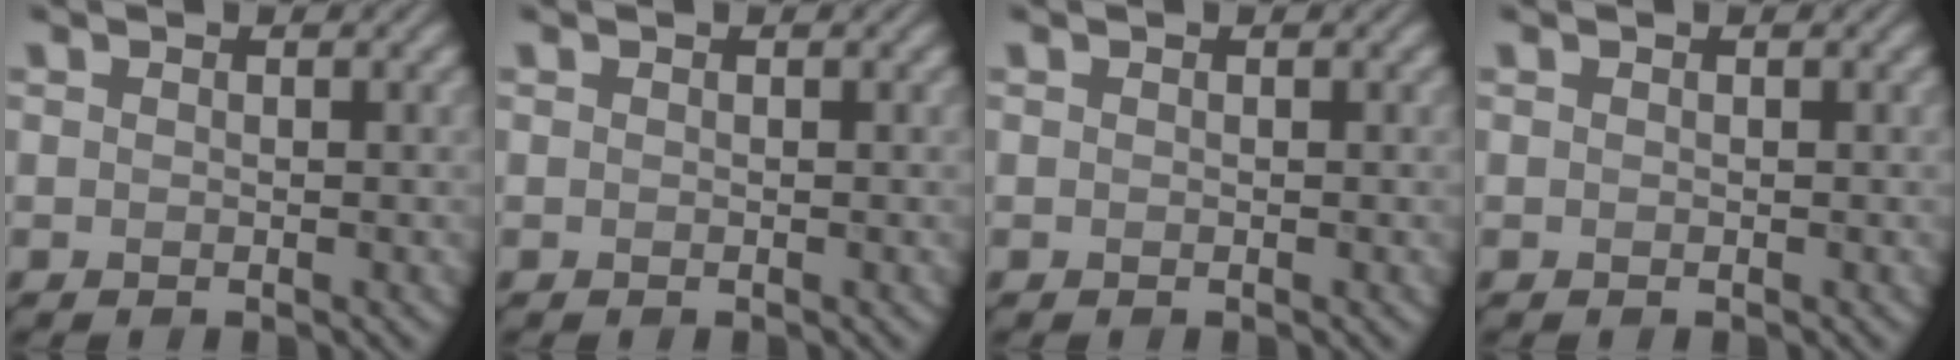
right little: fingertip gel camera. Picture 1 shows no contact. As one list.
[{"total": 0.0}, {"total": 0.0}, {"total": 0.0}]